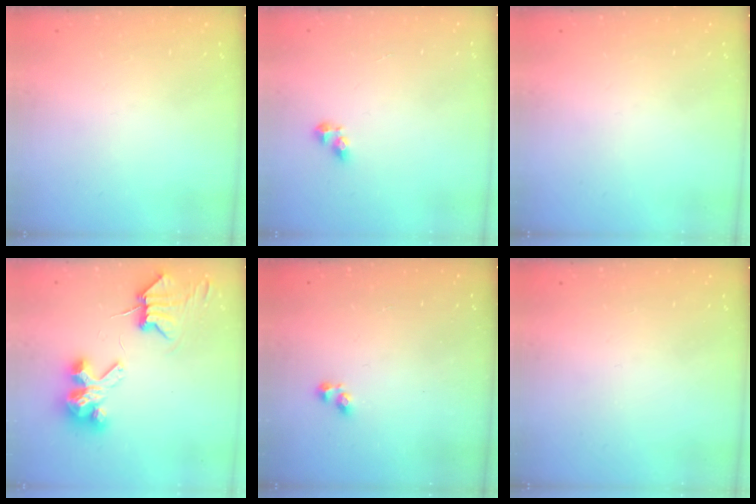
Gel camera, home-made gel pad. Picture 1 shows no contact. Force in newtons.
{"total": 5.0, "press": 5.0, "slide": 0.6}
{"total": 0.0}
{"total": 6.3, "press": 6.3, "slide": 0.8}
{"total": 1.9, "press": 1.9, "slide": 0.3}
{"total": 0.0}